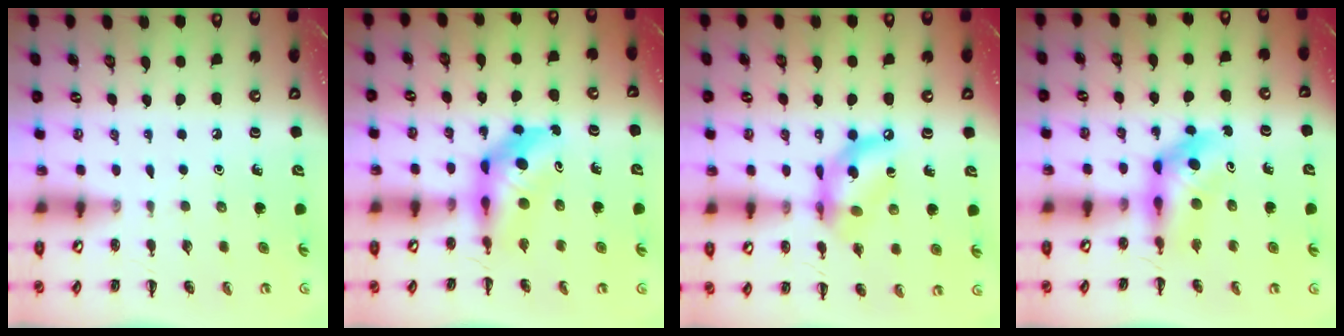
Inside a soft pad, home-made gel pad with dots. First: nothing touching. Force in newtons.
{"total": 6.0, "press": 5.8, "slide": 1.5}
{"total": 12.9, "press": 12.5, "slide": 3.3}
{"total": 5.2, "press": 5.1, "slide": 0.9}